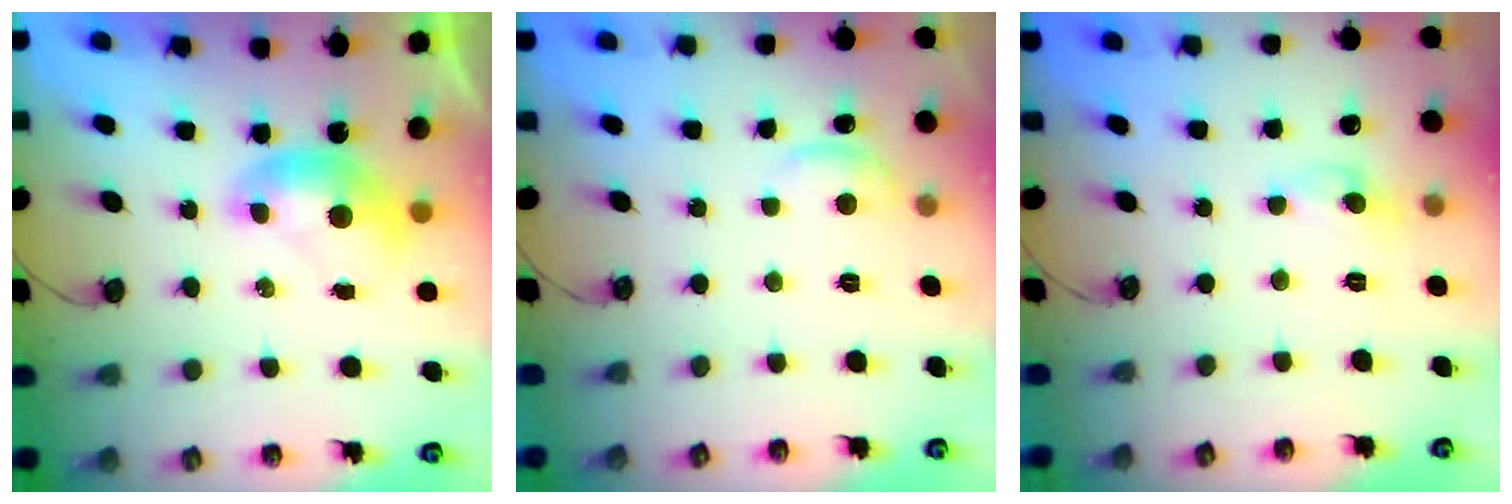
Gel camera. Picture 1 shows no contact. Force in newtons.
{"total": 1.4, "press": 1.0, "slide": 1.0}
{"total": 0.0}